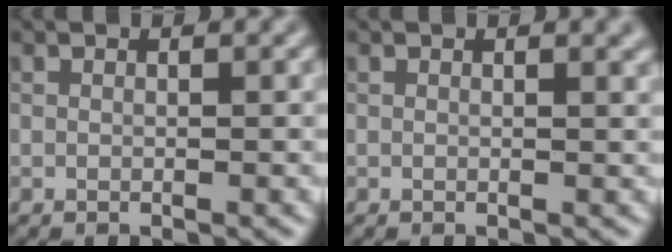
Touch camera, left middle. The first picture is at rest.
{"total": 1.4, "force": [0.8, 0.6, 1.0], "torque": [-0.007, 0.004, 0.007]}